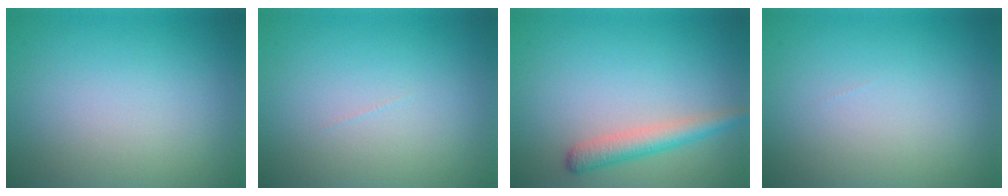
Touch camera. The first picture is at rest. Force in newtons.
{"total": 0.0}
{"total": 2.8, "press": 2.8, "slide": 0.2}
{"total": 0.0}